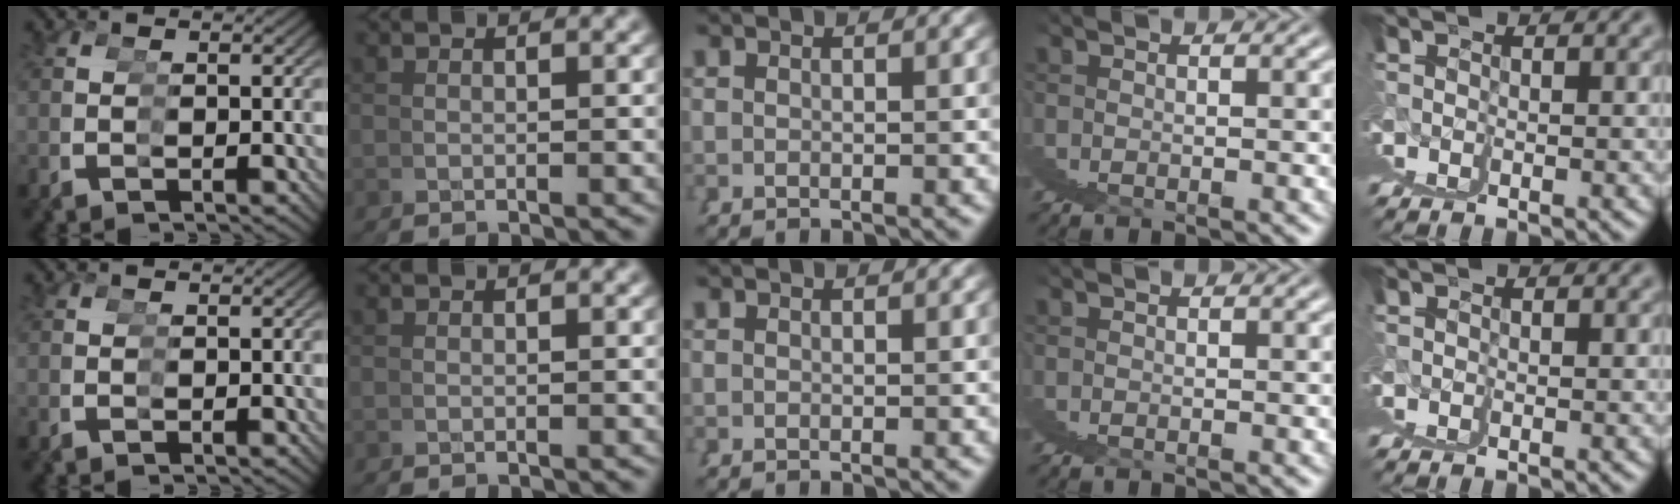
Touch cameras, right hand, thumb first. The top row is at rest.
{}